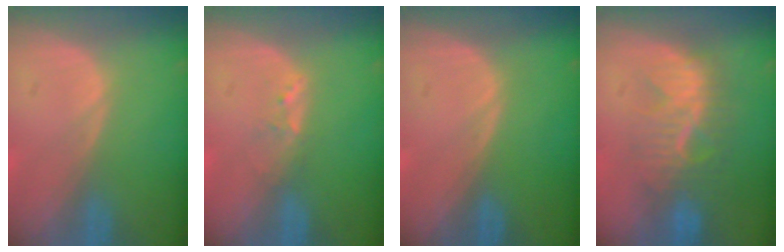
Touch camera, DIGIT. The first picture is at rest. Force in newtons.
{"total": 1.6, "press": 1.5, "slide": 0.3}
{"total": 0.0}
{"total": 8.6, "press": 8.0, "slide": 2.9}